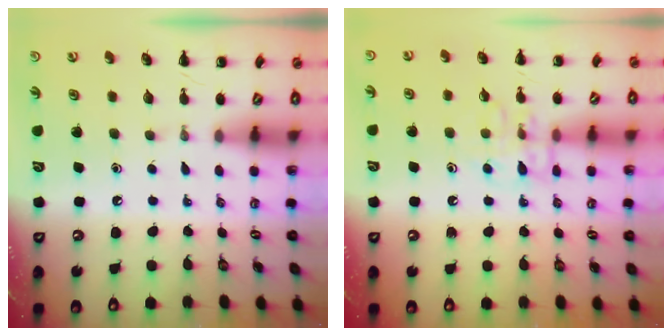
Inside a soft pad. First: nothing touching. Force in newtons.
{"total": 9.5, "press": 9.5, "slide": 0.5}